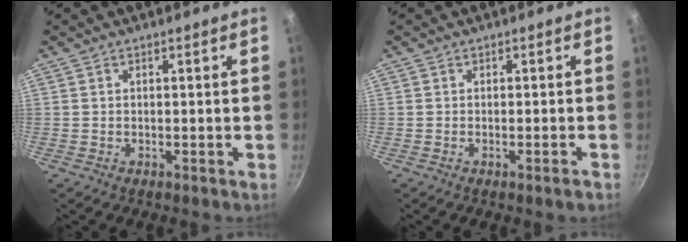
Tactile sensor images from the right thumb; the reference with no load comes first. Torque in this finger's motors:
{"motor_torque": [-0.20, -0.11, -0.11, -0.16, -0.06]}